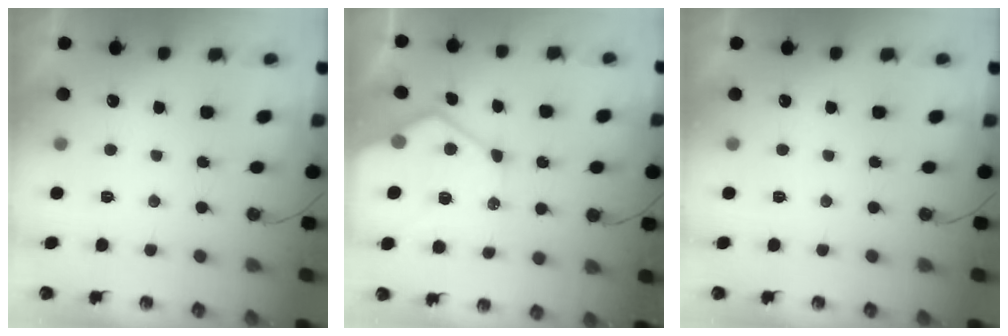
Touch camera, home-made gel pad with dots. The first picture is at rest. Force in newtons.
{"total": 16.9, "press": 16.8, "slide": 1.7}
{"total": 0.0}